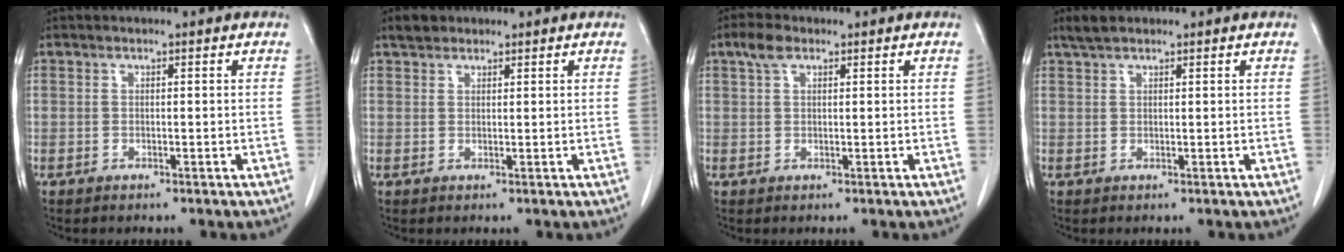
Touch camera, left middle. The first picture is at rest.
{"total": 2.1, "force": [1.7, 1.2, 0.5], "torque": [-0.013, 0.011, 0.029]}
{"total": 2.7, "force": [1.6, 1.3, 1.8], "torque": [-0.042, 0.015, 0.034]}
{"total": 2.5, "force": [2.0, 0.8, 1.3], "torque": [-0.030, 0.013, 0.039]}